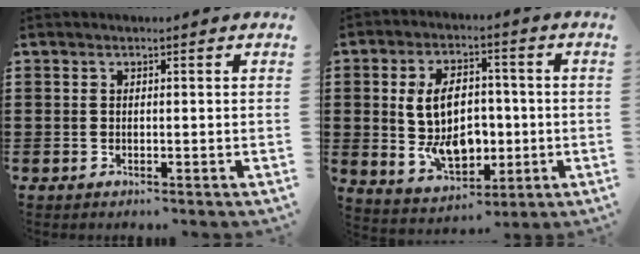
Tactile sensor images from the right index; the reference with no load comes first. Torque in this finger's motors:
{"motor_torque": [2.14, 0.00, 1.05, 0.21]}